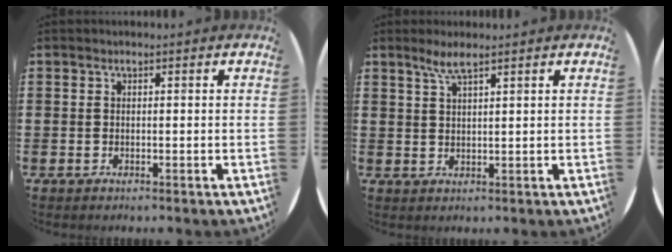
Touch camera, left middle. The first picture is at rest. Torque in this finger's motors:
{"motor_torque": [0.41, -0.32, 0.07, 0.05]}